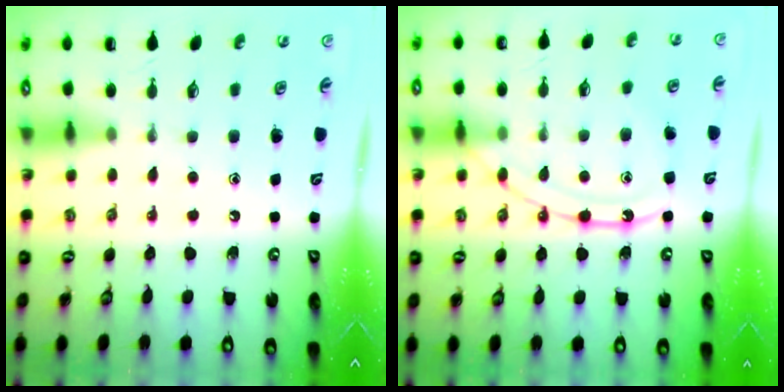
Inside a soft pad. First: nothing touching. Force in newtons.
{"total": 13.0, "press": 13.0, "slide": 1.2}